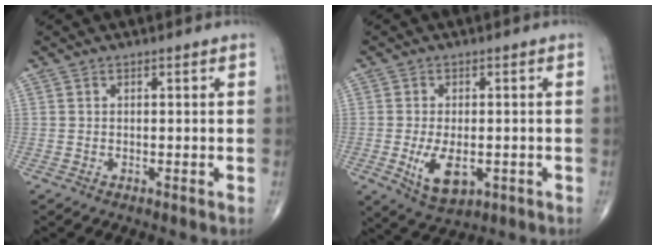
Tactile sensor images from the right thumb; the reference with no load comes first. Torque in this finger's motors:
{"motor_torque": [-0.09, 0.23, 0.45, 0.31, 0.16]}